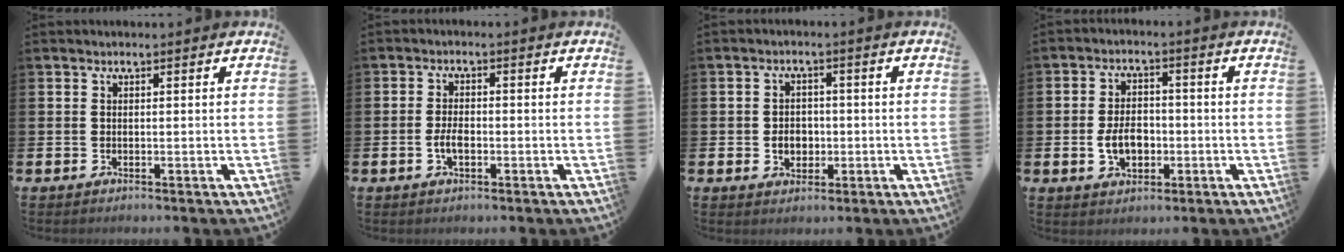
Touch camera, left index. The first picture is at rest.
{"total": 2.8, "force": [-0.7, 1.3, 2.3], "torque": [-0.037, 0.000, -0.014]}
{"total": 3.2, "force": [-0.6, 2.6, 1.7], "torque": [-0.016, -0.002, -0.020]}
{"total": 4.9, "force": [-1.1, 3.3, 3.4], "torque": [-0.050, 0.003, -0.024]}